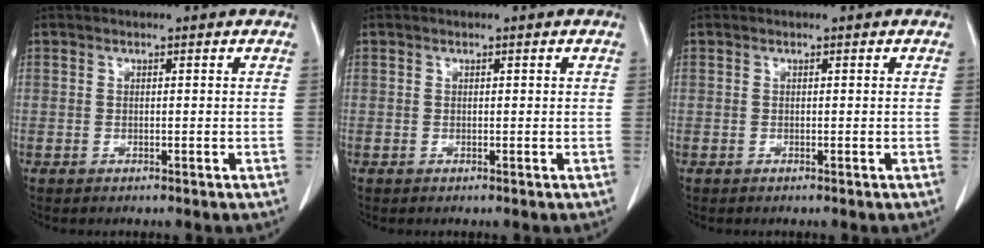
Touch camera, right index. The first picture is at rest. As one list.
[{"total": 0.0}, {"total": 0.0}]